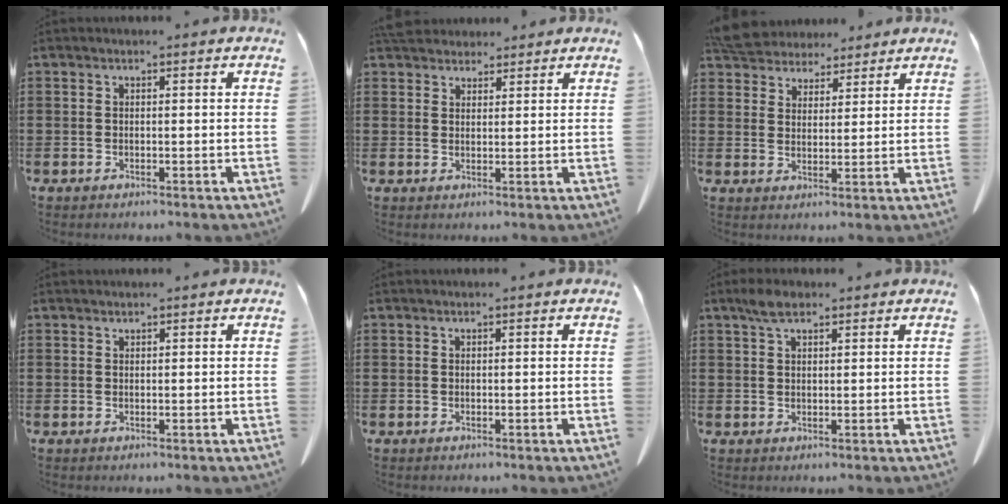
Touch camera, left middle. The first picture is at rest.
{"total": 4.0, "force": [3.8, 1.2, 0.7], "torque": [-0.017, -0.011, 0.072]}
{"total": 5.7, "force": [5.4, 1.8, 0.7], "torque": [-0.040, -0.015, 0.102]}
{"total": 0.6, "force": [0.6, 0.0, 0.0], "torque": [-0.003, -0.003, 0.015]}
{"total": 0.0}
{"total": 3.3, "force": [2.2, 1.3, 2.0], "torque": [-0.046, 0.004, 0.042]}